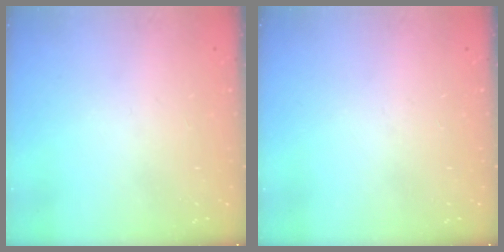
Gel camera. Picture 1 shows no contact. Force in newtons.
{"total": 0.0}